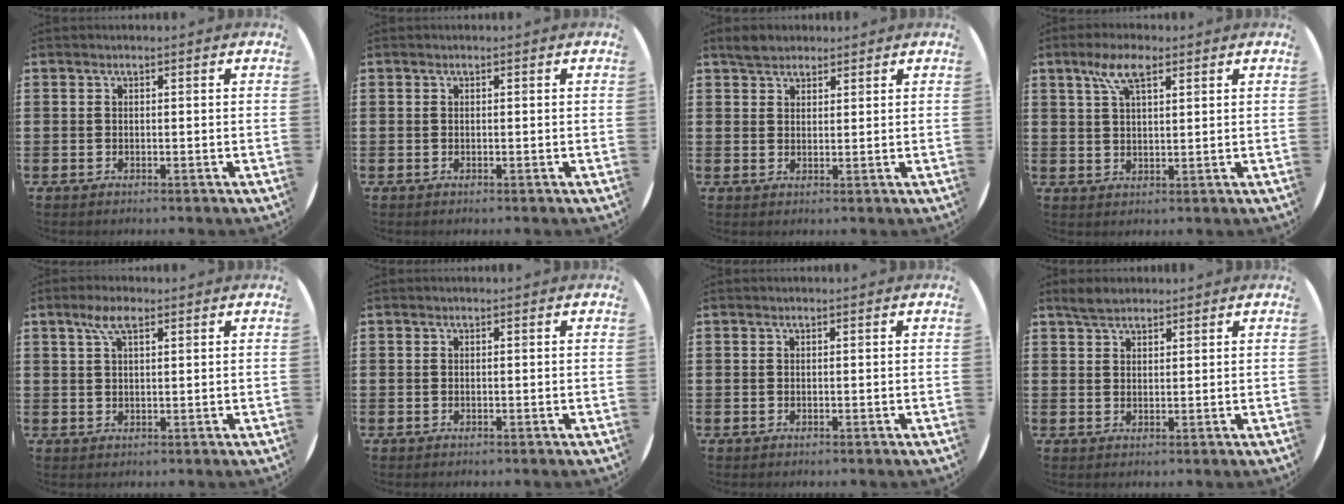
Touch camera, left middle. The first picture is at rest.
{"total": 0.0}
{"total": 2.8, "force": [2.5, 1.1, 0.3], "torque": [-0.002, 0.004, 0.048]}
{"total": 5.8, "force": [3.4, 2.1, 4.2], "torque": [-0.091, 0.010, 0.060]}
{"total": 4.1, "force": [2.4, 1.3, 3.1], "torque": [-0.066, 0.009, 0.040]}
{"total": 0.0}
{"total": 0.0}
{"total": 2.8, "force": [2.4, 1.0, 0.9], "torque": [-0.021, 0.007, 0.046]}